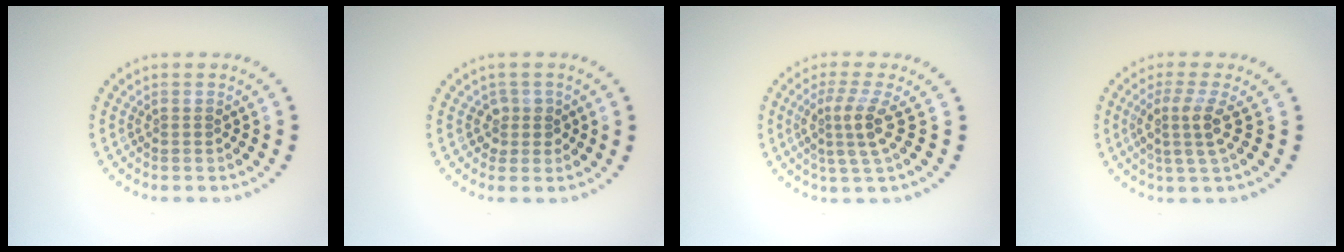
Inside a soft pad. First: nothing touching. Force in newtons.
{"total": 1.7, "press": 1.3, "slide": 1.0}
{"total": 3.2, "press": 2.3, "slide": 2.2}
{"total": 3.0, "press": 2.3, "slide": 1.9}